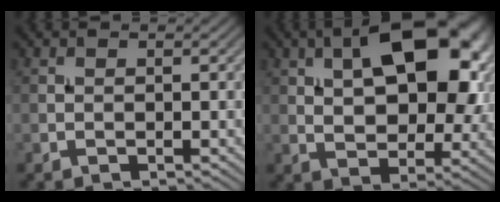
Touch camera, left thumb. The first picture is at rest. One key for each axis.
{"total": 15.7, "fx": 5.1, "fy": 8.3, "fz": 12.3, "tx": -0.186, "ty": 0.020, "tz": 0.079}